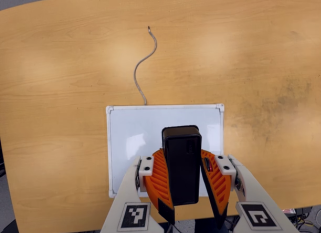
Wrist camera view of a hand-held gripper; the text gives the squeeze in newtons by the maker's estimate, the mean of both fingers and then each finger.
{"total": 9.6, "left": 10.1, "right": 9.1}